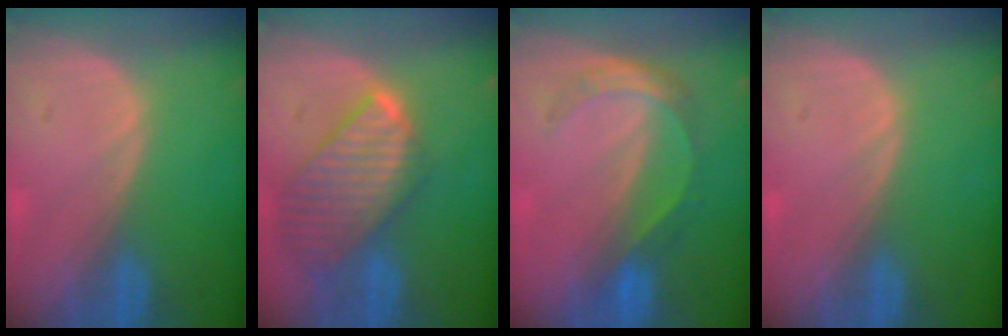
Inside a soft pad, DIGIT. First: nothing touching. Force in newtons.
{"total": 9.8, "press": 8.4, "slide": 5.0}
{"total": 5.7, "press": 4.8, "slide": 3.0}
{"total": 0.0}